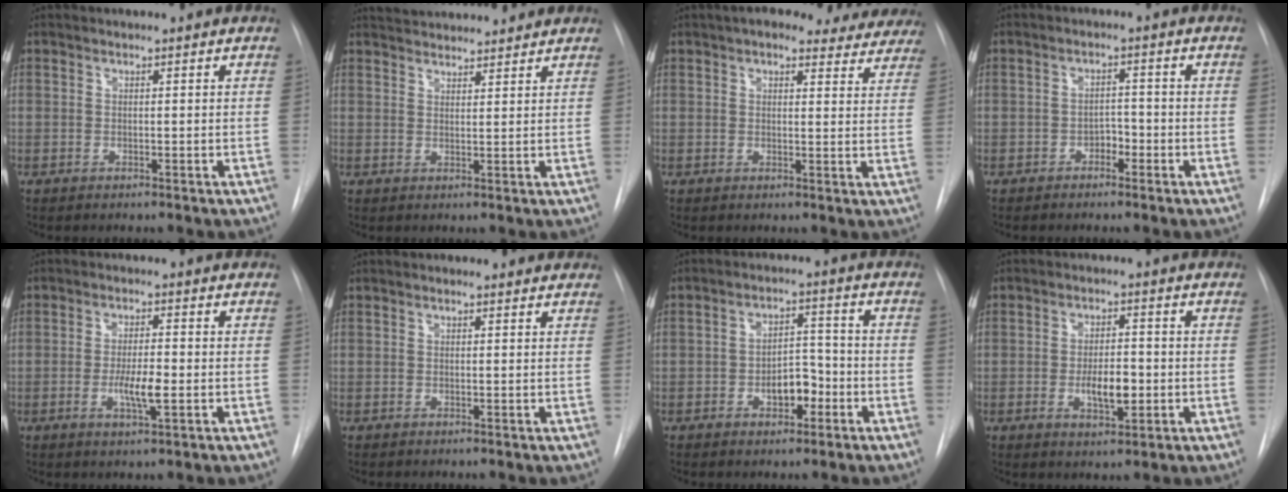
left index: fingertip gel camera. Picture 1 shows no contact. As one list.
[{"total": 8.1, "force": [7.7, 1.5, 2.2], "torque": [-0.034, 0.023, 0.109]}, {"total": 15.4, "force": [13.1, 5.0, 6.3], "torque": [-0.067, 0.008, 0.140]}, {"total": 2.7, "force": [-2.1, 1.3, 1.1], "torque": [-0.010, 0.002, -0.034]}, {"total": 4.9, "force": [-1.9, 0.8, 4.5], "torque": [-0.085, -0.011, -0.029]}, {"total": 0.8, "force": [0.3, 0.5, 0.5], "torque": [-0.011, 0.003, 0.000]}, {"total": 5.6, "force": [-2.9, 2.8, 3.8], "torque": [-0.055, 0.009, -0.043]}, {"total": 5.7, "force": [-1.9, 2.1, 5.0], "torque": [-0.085, -0.007, -0.026]}]